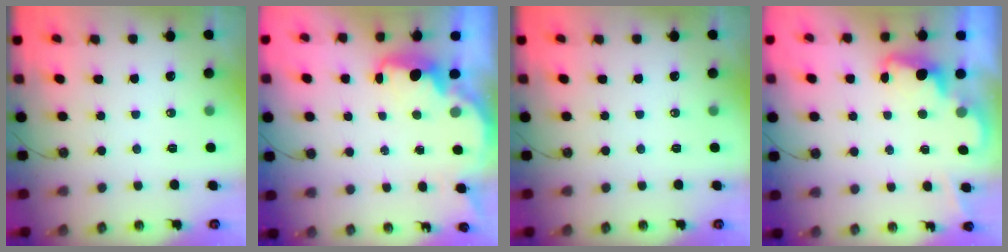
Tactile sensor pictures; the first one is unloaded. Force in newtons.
{"total": 2.1, "press": 2.1, "slide": 0.4}
{"total": 0.0}
{"total": 2.4, "press": 2.4, "slide": 0.5}